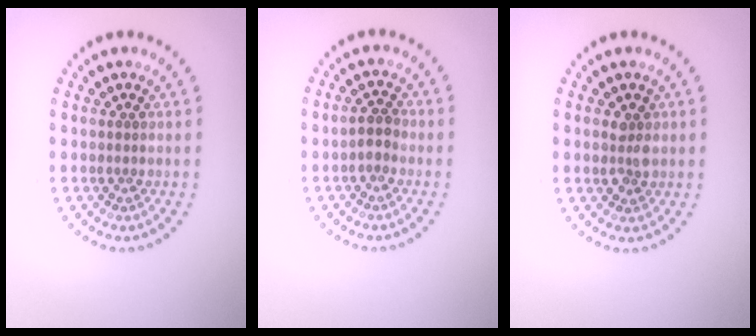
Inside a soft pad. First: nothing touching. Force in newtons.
{"total": 1.4, "press": 1.3, "slide": 0.7}
{"total": 1.6, "press": 1.5, "slide": 0.5}